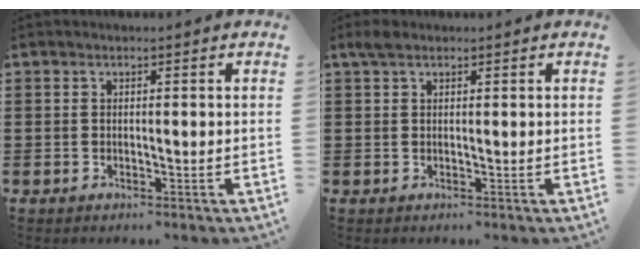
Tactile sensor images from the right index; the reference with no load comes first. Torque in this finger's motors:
{"motor_torque": [0.33, 0.29, 0.05, 0.04]}